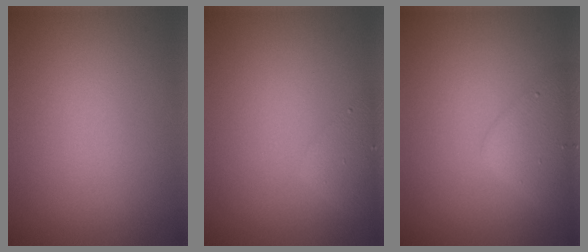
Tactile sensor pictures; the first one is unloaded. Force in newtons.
{"total": 2.0, "press": 2.0, "slide": 0.0}
{"total": 2.8, "press": 2.8, "slide": 0.1}